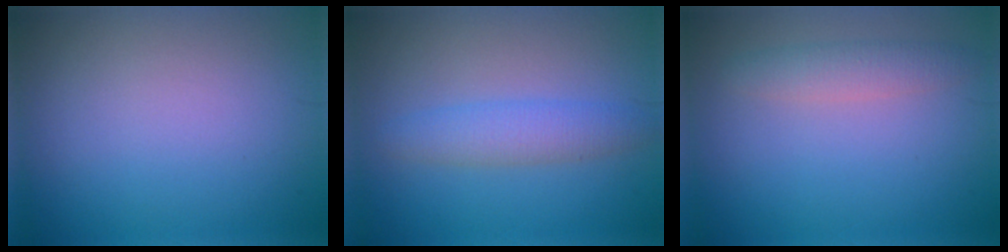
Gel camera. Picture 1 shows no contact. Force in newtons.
{"total": 2.7, "press": 2.7, "slide": 0.1}
{"total": 2.1, "press": 2.1, "slide": 0.0}